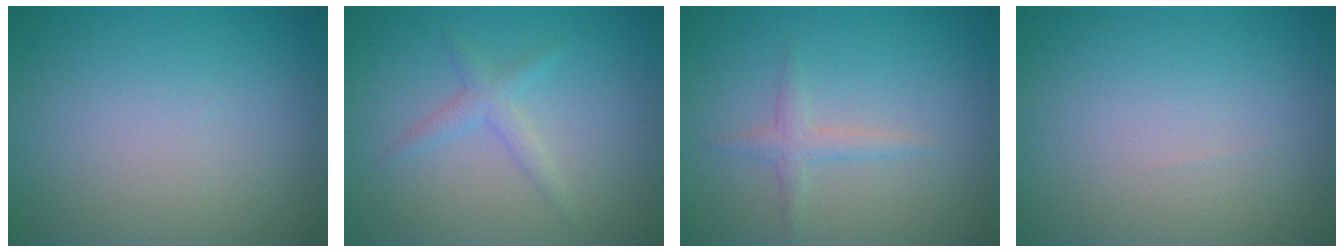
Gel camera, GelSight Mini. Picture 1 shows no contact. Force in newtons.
{"total": 1.7, "press": 1.7, "slide": 0.1}
{"total": 1.5, "press": 1.5, "slide": 0.1}
{"total": 0.0}